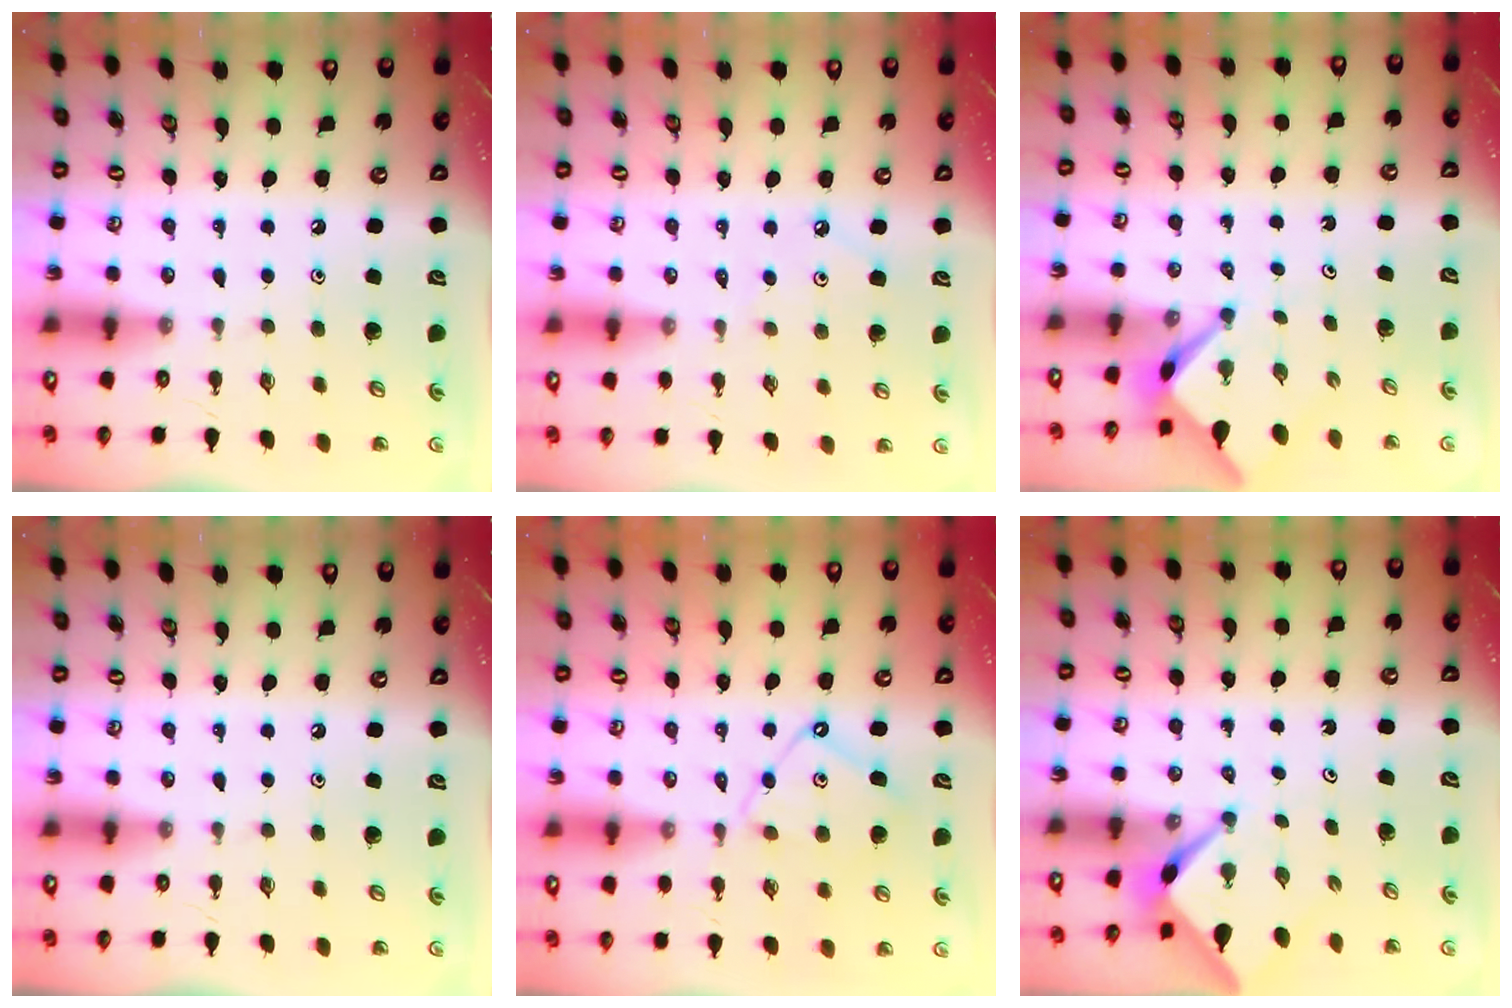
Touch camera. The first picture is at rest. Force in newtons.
{"total": 2.8, "press": 2.7, "slide": 0.5}
{"total": 2.8, "press": 2.7, "slide": 0.4}
{"total": 0.0}
{"total": 9.9, "press": 9.9, "slide": 0.8}
{"total": 2.5, "press": 2.5, "slide": 0.3}